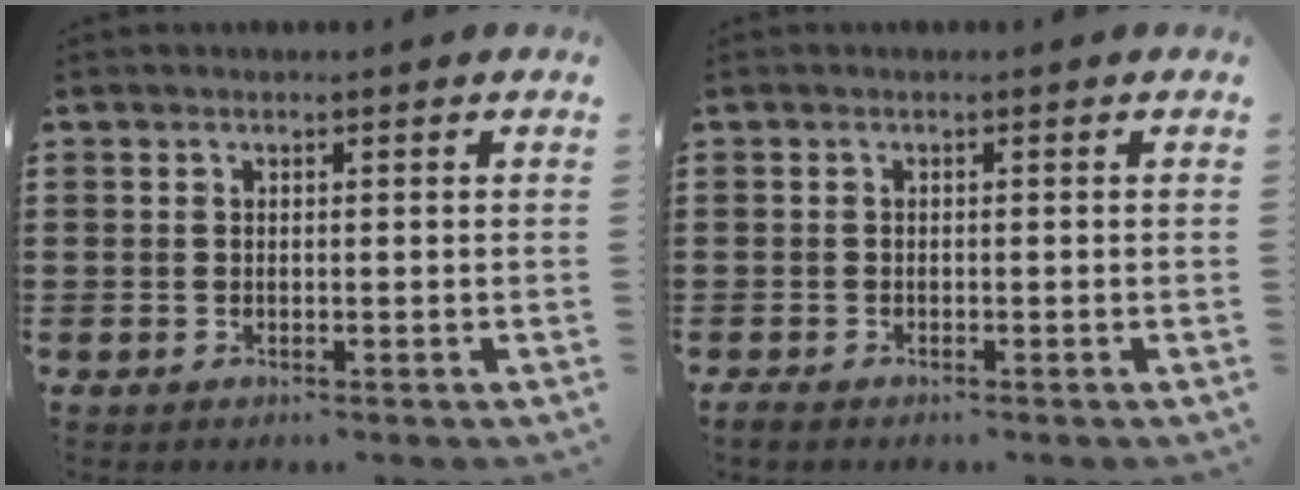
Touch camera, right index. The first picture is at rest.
{"total": 0.6, "force": [-0.6, 0.2, 0.1], "torque": [-0.004, -0.002, -0.012]}